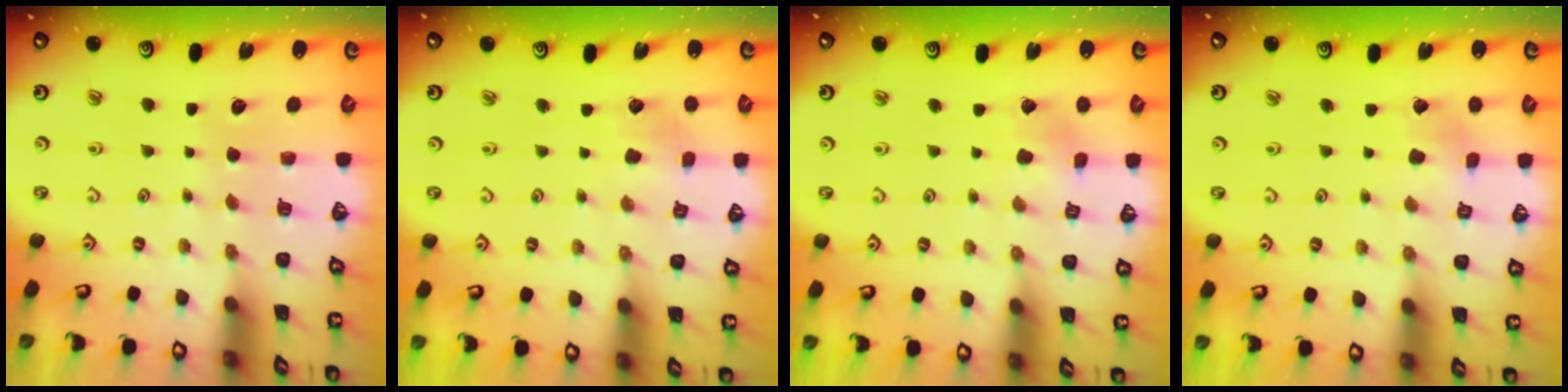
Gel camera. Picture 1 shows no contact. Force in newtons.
{"total": 3.2, "press": 3.1, "slide": 0.3}
{"total": 2.0, "press": 2.0, "slide": 0.1}
{"total": 2.0, "press": 2.0, "slide": 0.1}